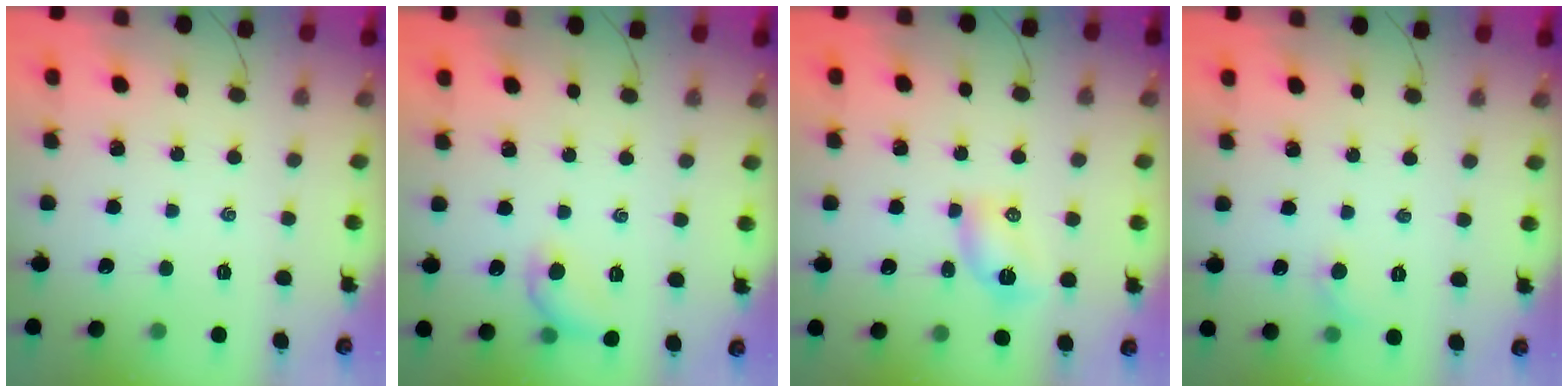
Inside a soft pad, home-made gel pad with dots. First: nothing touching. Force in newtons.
{"total": 8.2, "press": 8.2, "slide": 0.8}
{"total": 5.2, "press": 5.0, "slide": 1.6}
{"total": 4.1, "press": 3.8, "slide": 1.4}